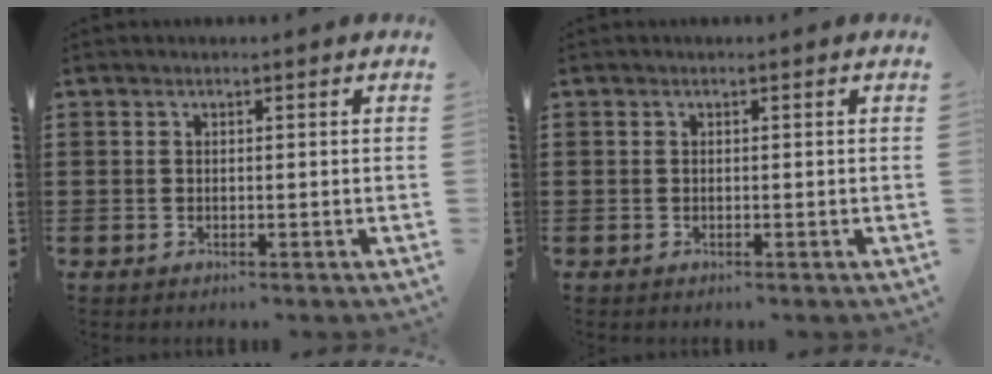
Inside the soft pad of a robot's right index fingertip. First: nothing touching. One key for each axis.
{"total": 0.0}